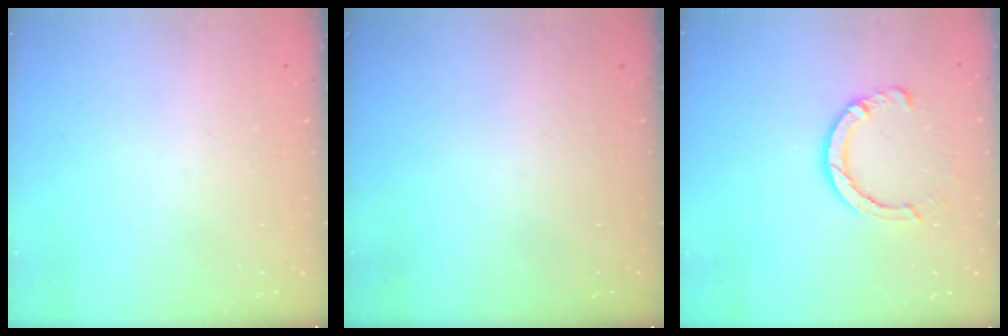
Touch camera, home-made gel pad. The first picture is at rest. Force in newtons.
{"total": 0.0}
{"total": 6.4, "press": 6.4, "slide": 0.7}